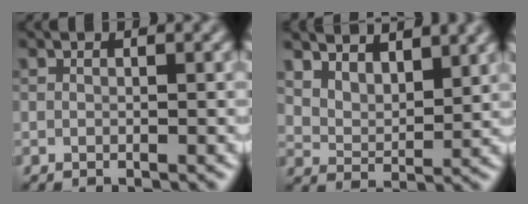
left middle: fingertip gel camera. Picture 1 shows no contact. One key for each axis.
{"total": 7.5, "fx": 5.8, "fy": 3.5, "fz": 3.3, "tx": -0.078, "ty": 0.004, "tz": 0.100}